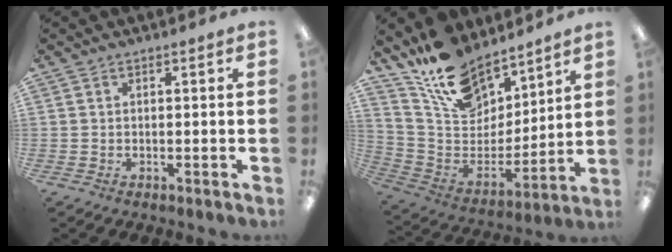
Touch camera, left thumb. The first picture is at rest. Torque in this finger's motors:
{"motor_torque": [0.34, 0.34, 1.38, -1.39, 0.11]}